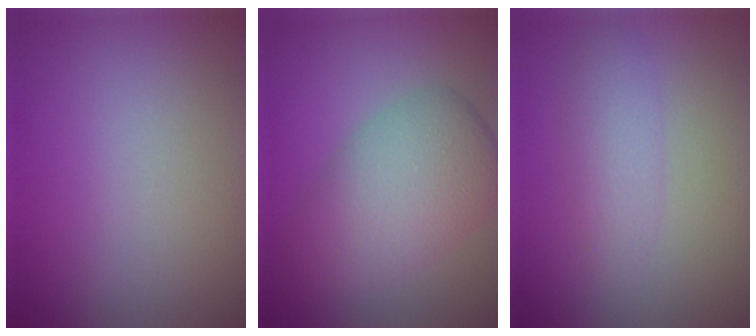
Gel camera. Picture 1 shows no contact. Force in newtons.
{"total": 6.8, "press": 6.8, "slide": 0.0}
{"total": 2.4, "press": 2.4, "slide": 0.0}